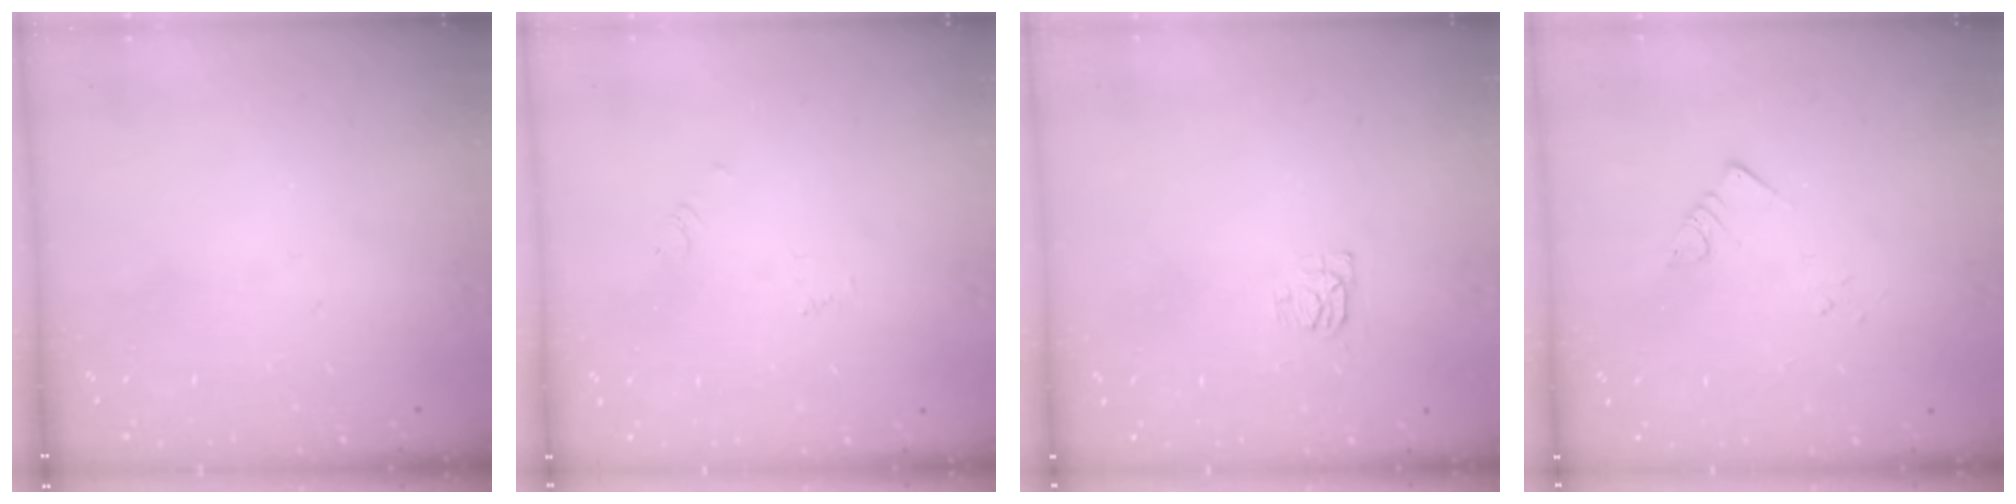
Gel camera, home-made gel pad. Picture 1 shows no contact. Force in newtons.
{"total": 2.7, "press": 2.7, "slide": 0.2}
{"total": 4.9, "press": 4.8, "slide": 0.6}
{"total": 2.8, "press": 2.8, "slide": 0.2}